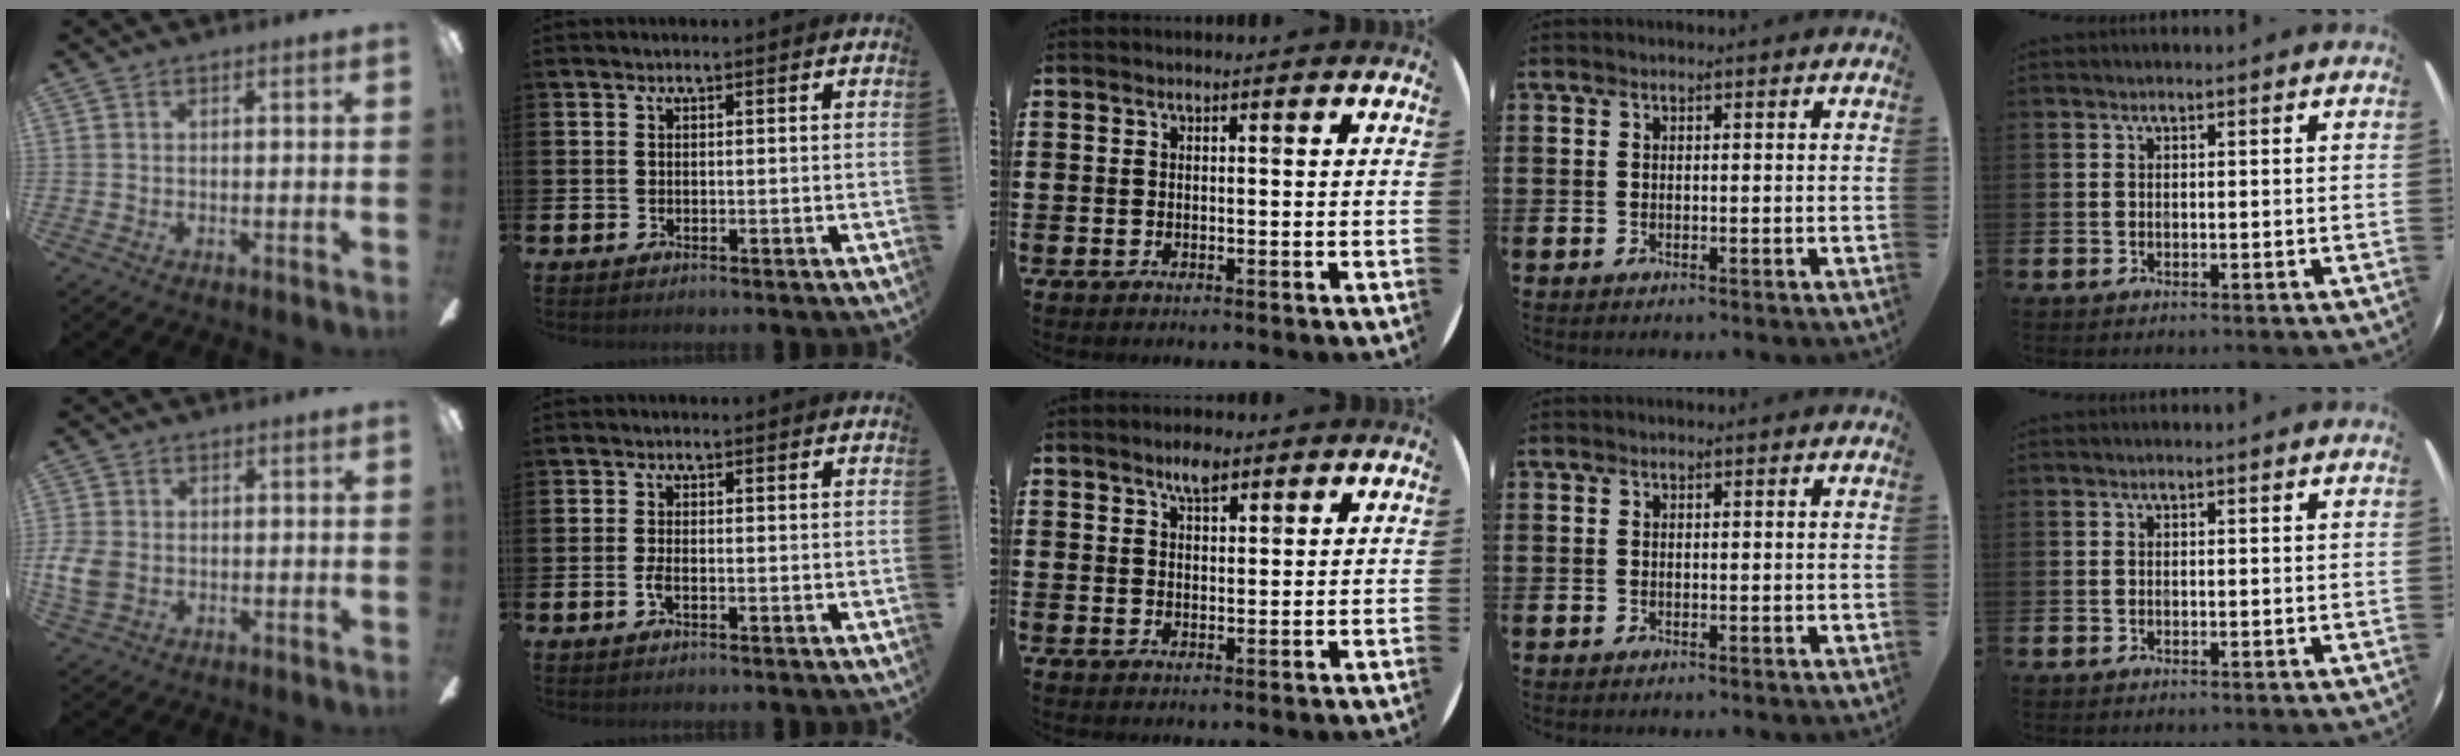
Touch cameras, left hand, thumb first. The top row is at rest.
{"thumb": {"total": 6.0, "force": [-0.6, 4.6, 3.8], "torque": [-0.090, 0.008, -0.010]}, "index": {"total": 1.3, "force": [-0.7, 0.3, 1.1], "torque": [-0.025, 0.001, -0.011]}, "middle": {"total": 3.3, "force": [2.6, 1.1, 1.7], "torque": [-0.029, 0.002, 0.045]}}